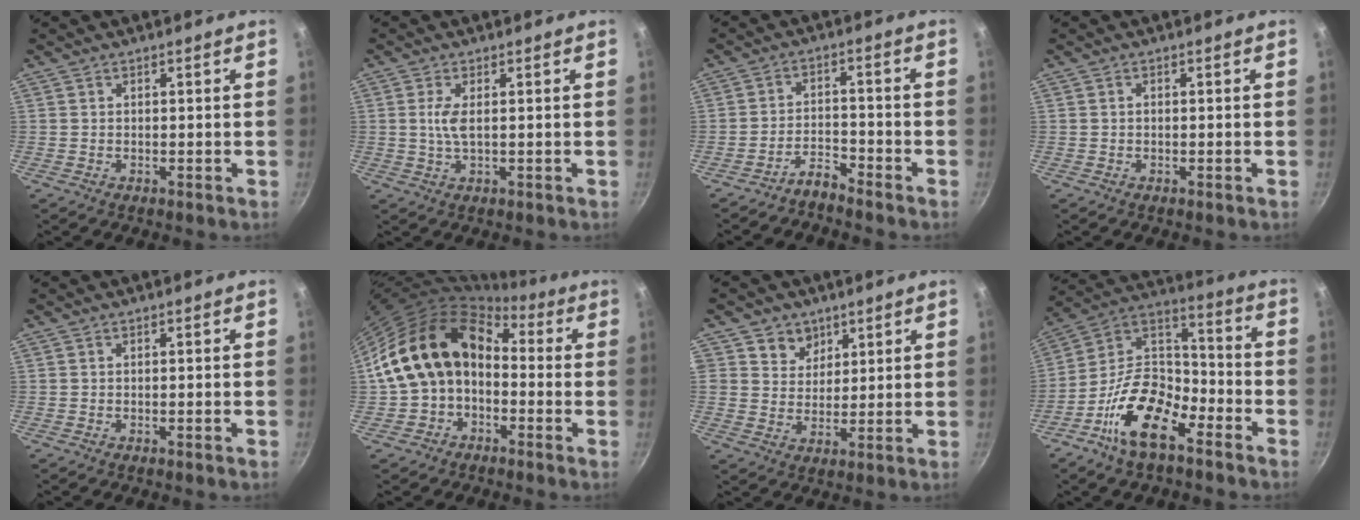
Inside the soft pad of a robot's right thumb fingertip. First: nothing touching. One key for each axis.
{"total": 3.4, "fx": 0.5, "fy": 1.1, "fz": 3.2, "tx": -0.073, "ty": 0.000, "tz": 0.009}
{"total": 3.8, "fx": -3.6, "fy": 0.6, "fz": 0.8, "tx": -0.014, "ty": 0.035, "tz": -0.073}
{"total": 0.5, "fx": -0.2, "fy": 0.1, "fz": 0.4, "tx": -0.012, "ty": 0.005, "tz": -0.004}
{"total": 0.6, "fx": -0.4, "fy": -0.1, "fz": 0.5, "tx": -0.015, "ty": 0.005, "tz": -0.005}
{"total": 15.7, "fx": -0.8, "fy": 11.6, "fz": 10.6, "tx": -0.160, "ty": 0.058, "tz": -0.024}
{"total": 5.9, "fx": 3.1, "fy": 4.9, "fz": 1.1, "tx": 0.017, "ty": -0.014, "tz": 0.050}
{"total": 17.3, "fx": -9.6, "fy": 8.4, "fz": 11.7, "tx": -0.187, "ty": 0.078, "tz": -0.199}